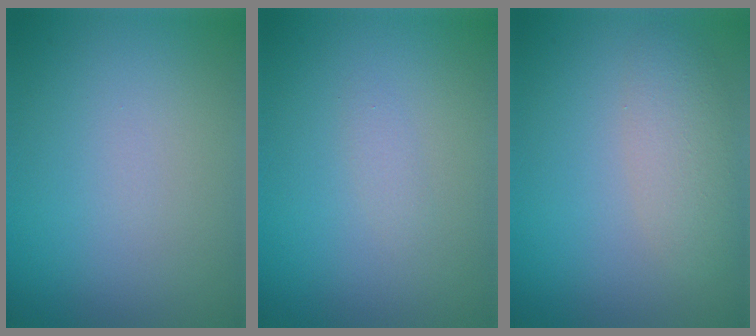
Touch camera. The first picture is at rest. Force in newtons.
{"total": 0.7, "press": 0.7, "slide": 0.0}
{"total": 3.3, "press": 3.2, "slide": 0.0}